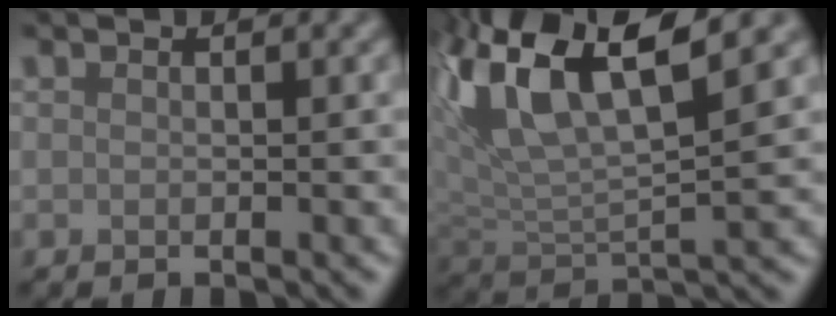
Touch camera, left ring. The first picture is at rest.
{"total": 11.6, "force": [5.8, 3.8, 9.3], "torque": [-0.188, 0.019, 0.105]}